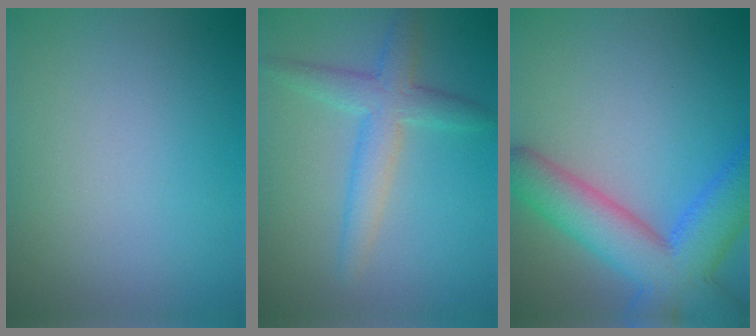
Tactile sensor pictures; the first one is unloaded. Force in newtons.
{"total": 3.8, "press": 3.8, "slide": 0.2}
{"total": 8.6, "press": 8.6, "slide": 0.4}